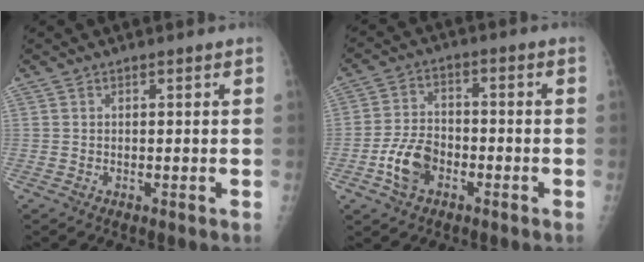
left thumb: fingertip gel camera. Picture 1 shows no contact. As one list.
[{"total": 8.1, "force": [-3.6, 5.3, 4.9], "torque": [-0.086, 0.024, -0.068]}]